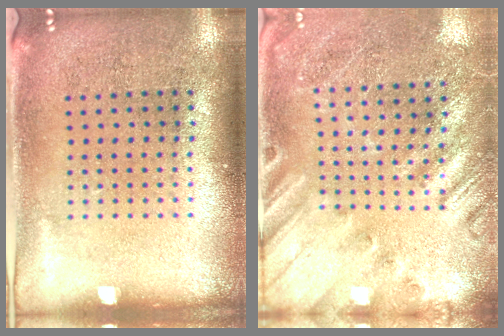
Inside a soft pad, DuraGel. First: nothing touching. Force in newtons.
{"total": 2.3, "press": 2.0, "slide": 1.0}